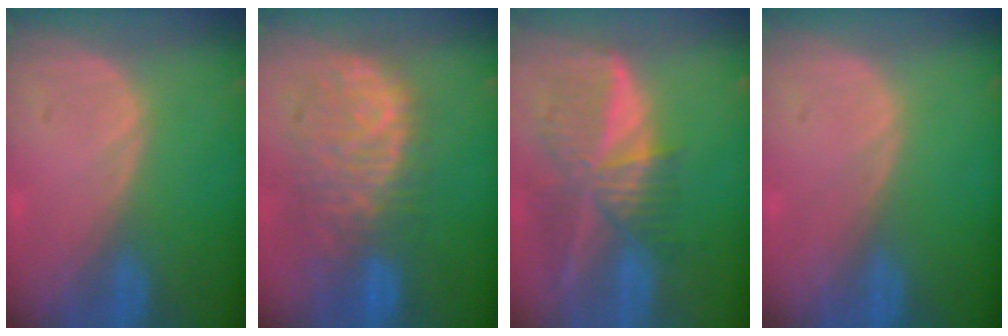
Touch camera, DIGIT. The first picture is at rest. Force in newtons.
{"total": 10.9, "press": 9.5, "slide": 5.4}
{"total": 9.3, "press": 8.0, "slide": 4.7}
{"total": 0.0}